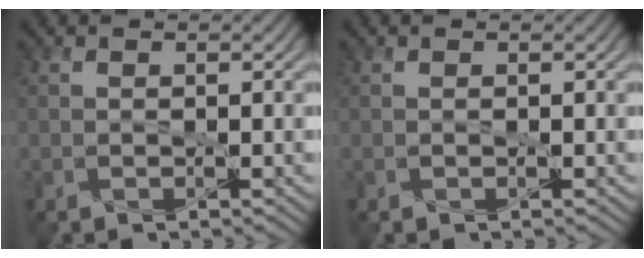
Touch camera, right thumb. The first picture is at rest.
{"total": 0.0}